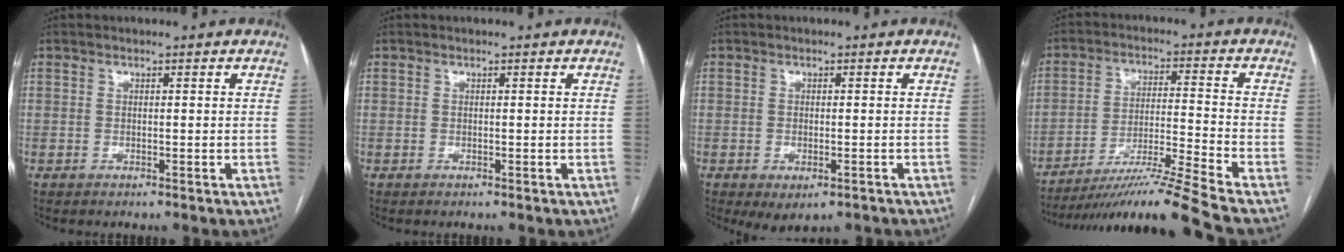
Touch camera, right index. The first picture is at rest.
{"total": 0.0}
{"total": 4.0, "force": [-2.4, 1.8, 2.7], "torque": [-0.034, -0.007, -0.027]}
{"total": 14.4, "force": [-12.4, -4.1, 6.2], "torque": [-0.101, -0.010, -0.209]}